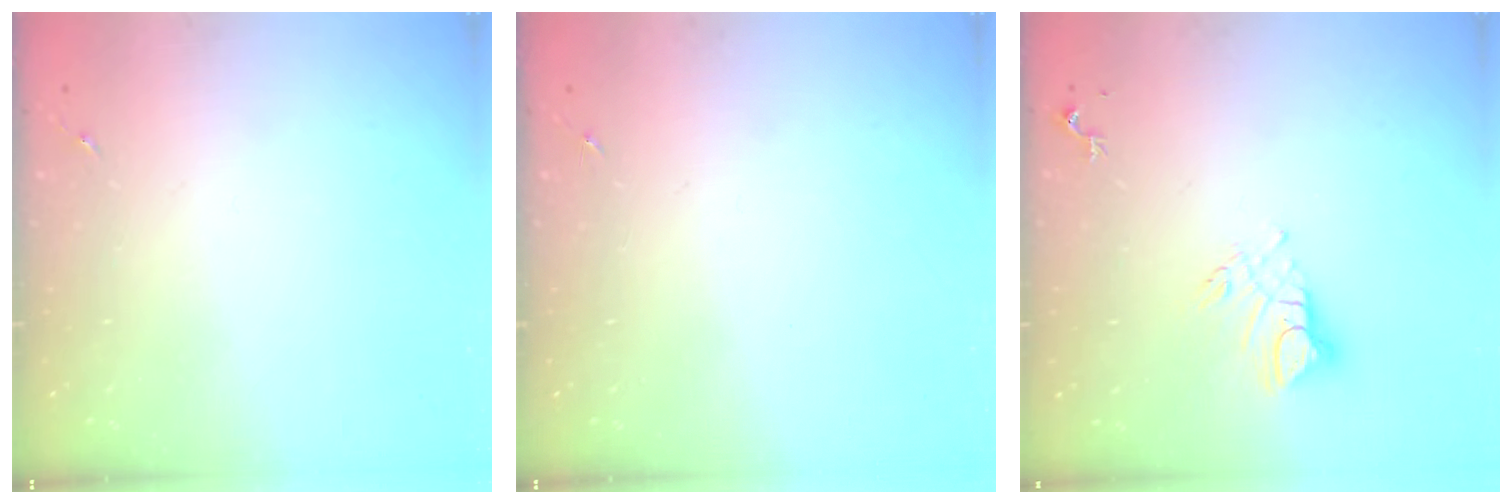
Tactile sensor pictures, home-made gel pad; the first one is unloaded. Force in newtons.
{"total": 0.0}
{"total": 7.6, "press": 7.6, "slide": 0.7}